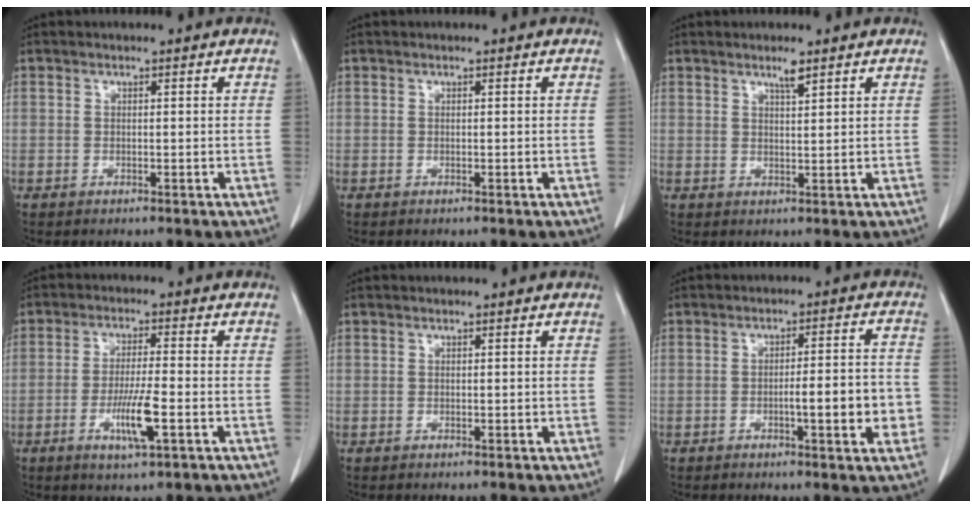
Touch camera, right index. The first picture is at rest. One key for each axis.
{"total": 0.0}
{"total": 2.1, "fx": 1.5, "fy": 0.1, "fz": 1.4, "tx": -0.028, "ty": -0.001, "tz": 0.029}
{"total": 6.8, "fx": -2.5, "fy": 0.4, "fz": 6.3, "tx": -0.118, "ty": -0.011, "tz": -0.043}
{"total": 0.0}
{"total": 7.7, "fx": -2.0, "fy": 1.1, "fz": 7.4, "tx": -0.099, "ty": 0.010, "tz": -0.024}